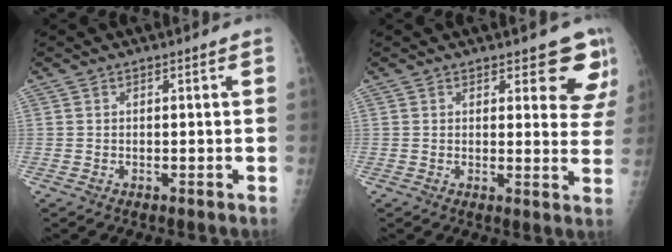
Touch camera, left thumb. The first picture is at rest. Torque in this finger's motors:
{"motor_torque": [2.52, 2.42, 0.57, -0.21, 0.01]}